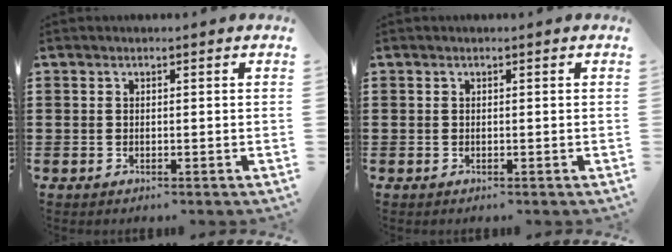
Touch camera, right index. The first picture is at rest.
{"total": 0.0}